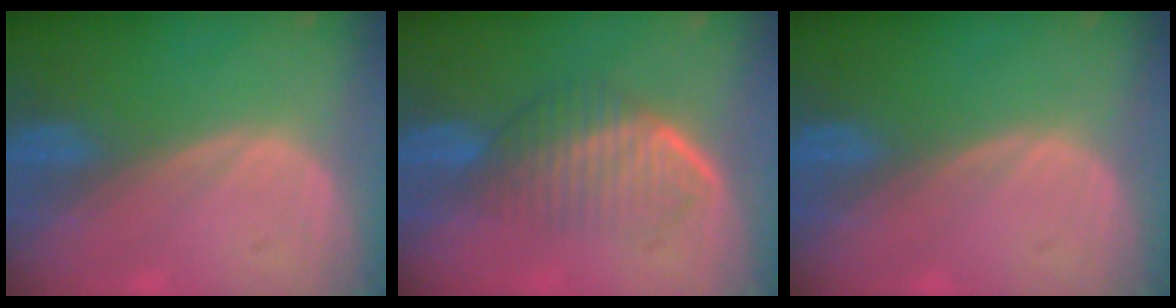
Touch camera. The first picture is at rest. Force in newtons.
{"total": 7.0, "press": 6.1, "slide": 3.5}
{"total": 0.0}